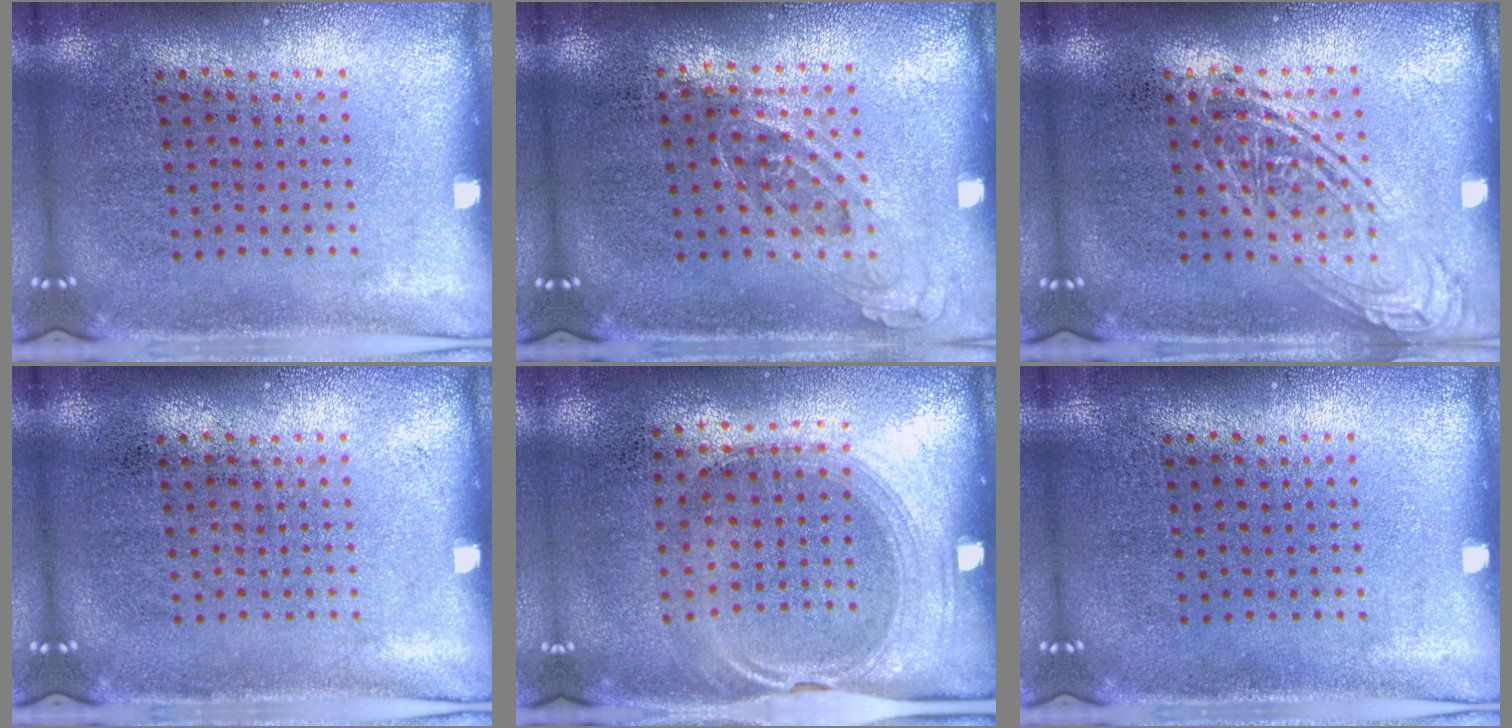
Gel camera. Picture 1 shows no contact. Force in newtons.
{"total": 0.8, "press": 0.7, "slide": 0.5}
{"total": 2.6, "press": 2.6, "slide": 0.4}
{"total": 0.0}
{"total": 1.5, "press": 1.2, "slide": 0.8}
{"total": 0.0}